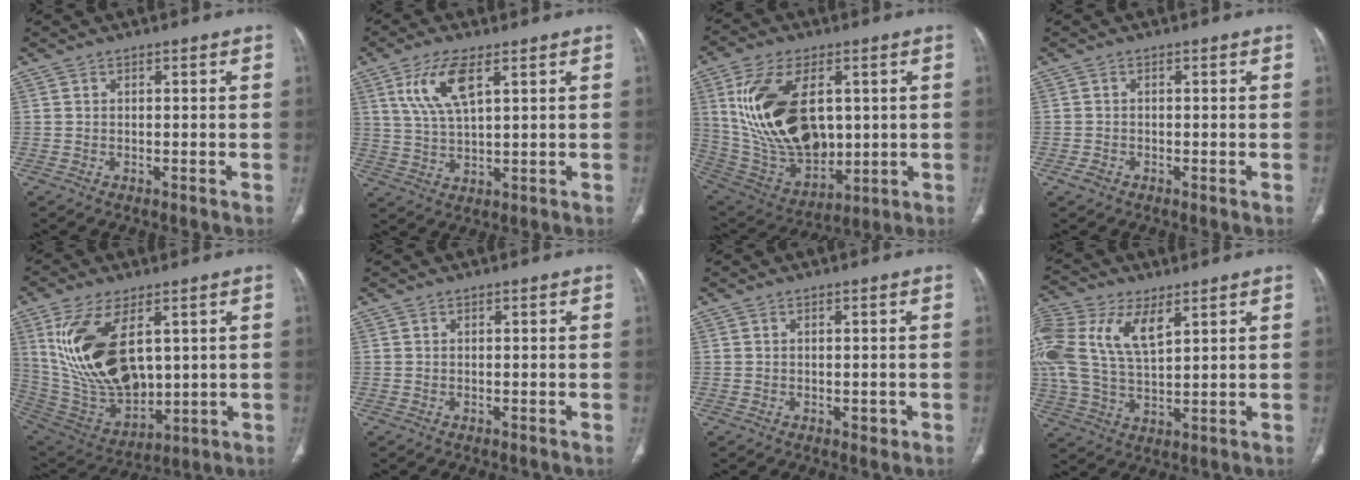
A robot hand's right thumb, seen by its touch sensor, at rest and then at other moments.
{"total": 8.7, "force": [3.8, 2.9, 7.2], "torque": [-0.154, -0.011, 0.082]}
{"total": 23.0, "force": [4.0, 13.6, 18.0], "torque": [-0.321, -0.020, 0.095]}
{"total": 1.4, "force": [-0.7, 0.9, 0.8], "torque": [-0.015, -0.001, -0.014]}
{"total": 20.4, "force": [5.4, 10.8, 16.4], "torque": [-0.301, -0.027, 0.125]}
{"total": 0.0}
{"total": 1.2, "force": [-0.2, 0.8, 0.9], "torque": [-0.008, -0.001, 0.000]}
{"total": 16.6, "force": [6.4, 8.2, 12.9], "torque": [-0.301, 0.000, 0.126]}